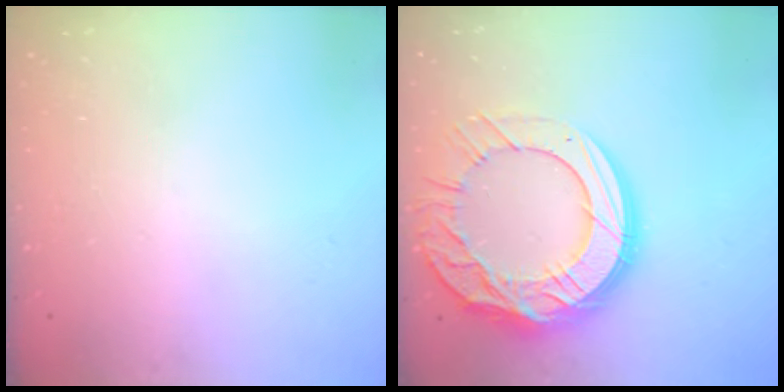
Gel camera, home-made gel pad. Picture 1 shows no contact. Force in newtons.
{"total": 24.9, "press": 24.8, "slide": 2.4}